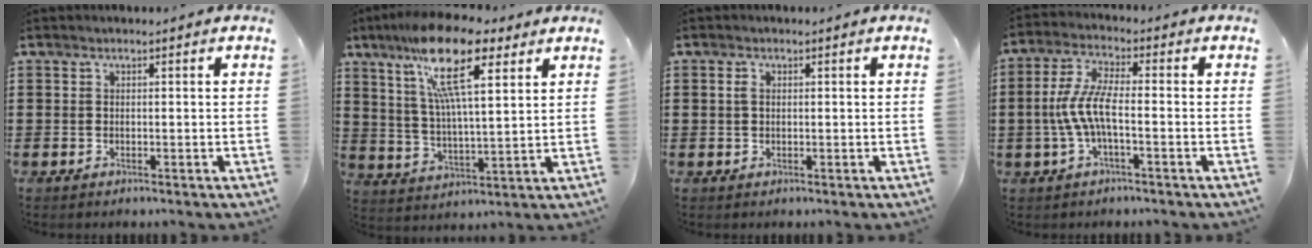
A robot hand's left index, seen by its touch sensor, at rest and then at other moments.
{"total": 15.0, "force": [9.4, 3.7, 11.1], "torque": [-0.235, -0.019, 0.158]}
{"total": 1.3, "force": [0.2, 0.8, 1.0], "torque": [-0.023, 0.005, 0.003]}
{"total": 7.2, "force": [-1.5, 2.0, 6.8], "torque": [-0.160, -0.010, -0.038]}